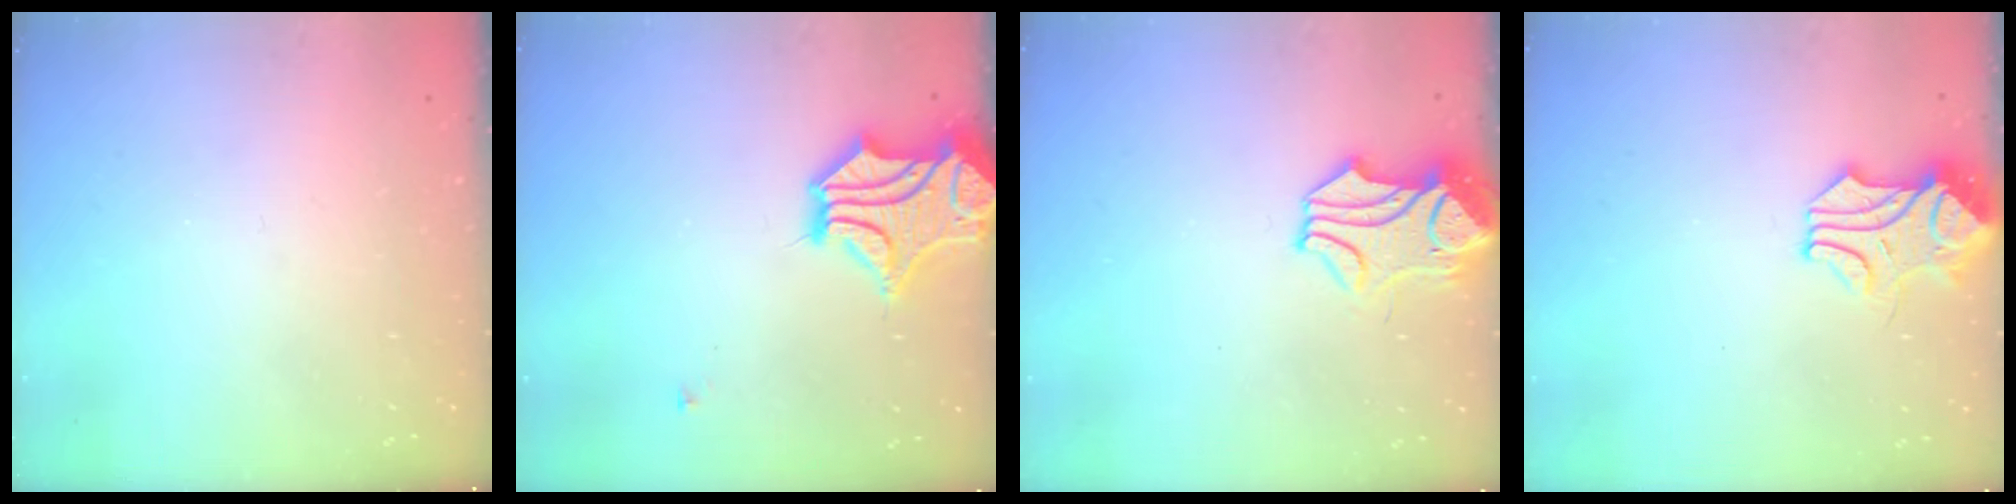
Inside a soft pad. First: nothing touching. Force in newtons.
{"total": 4.1, "press": 3.5, "slide": 2.0}
{"total": 1.4, "press": 0.6, "slide": 1.3}
{"total": 1.4, "press": 1.3, "slide": 0.5}